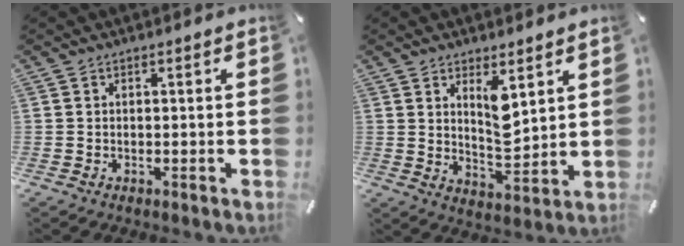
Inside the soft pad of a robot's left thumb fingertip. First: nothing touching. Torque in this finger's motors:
{"motor_torque": [0.36, -0.28, 0.10, 0.03, -0.01]}